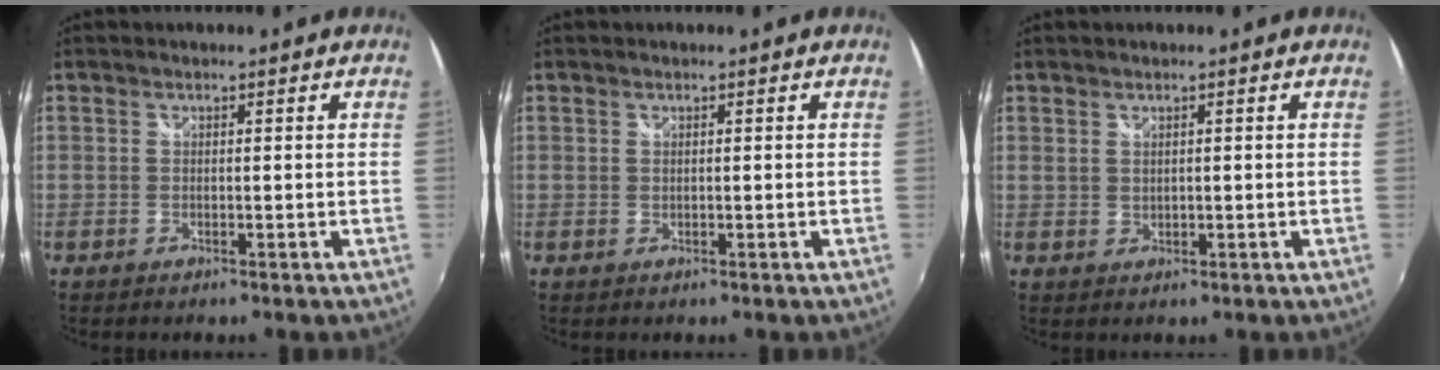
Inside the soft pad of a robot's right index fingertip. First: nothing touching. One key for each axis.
{"total": 0.0}
{"total": 0.9, "fx": 0.7, "fy": 0.5, "fz": 0.3, "tx": -0.002, "ty": 0.001, "tz": 0.014}